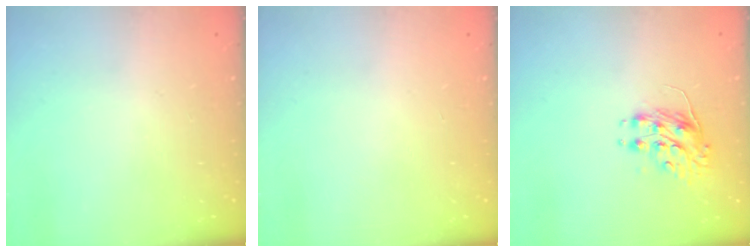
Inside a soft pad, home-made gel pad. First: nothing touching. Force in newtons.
{"total": 0.0}
{"total": 8.0, "press": 8.0, "slide": 0.2}